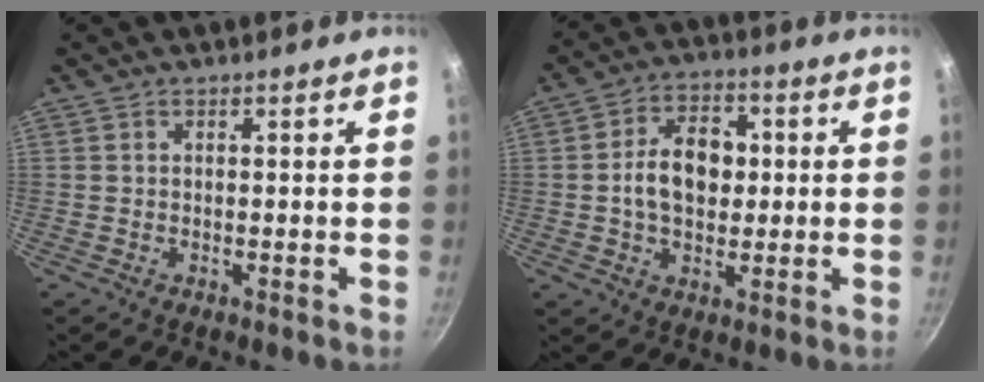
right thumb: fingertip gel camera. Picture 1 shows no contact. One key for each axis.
{"total": 10.9, "fx": 0.5, "fy": 7.7, "fz": 7.8, "tx": -0.098, "ty": 0.016, "tz": -0.003}